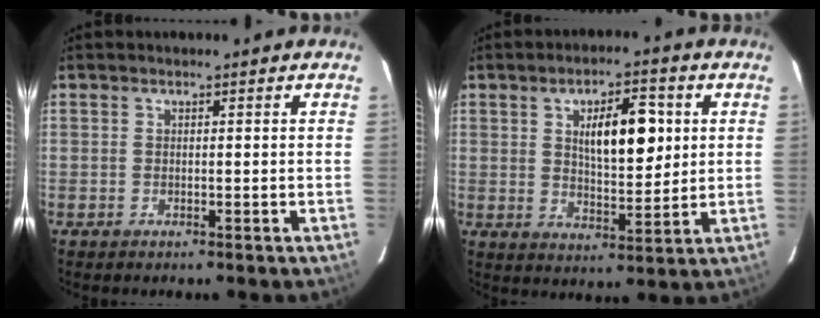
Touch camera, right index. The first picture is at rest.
{"total": 9.7, "force": [2.5, 3.4, 8.7], "torque": [-0.138, 0.007, 0.047]}